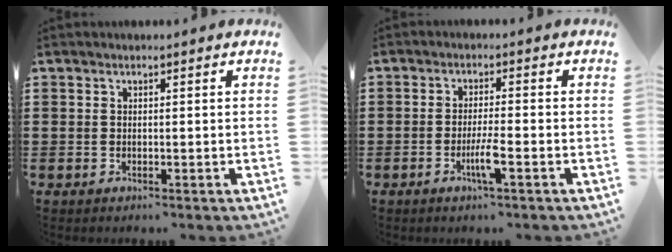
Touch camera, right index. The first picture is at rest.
{"total": 3.9, "force": [-1.8, 0.2, 3.5], "torque": [-0.066, -0.009, -0.033]}